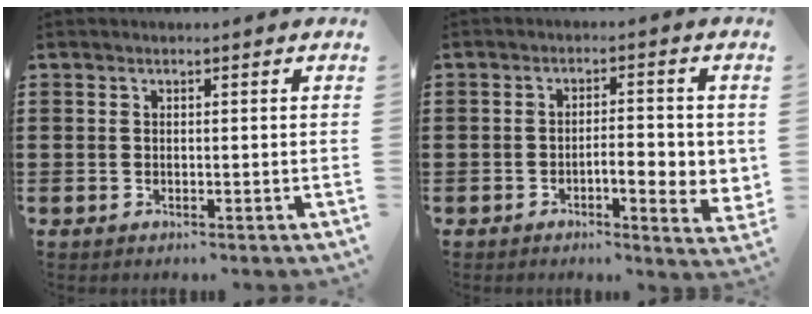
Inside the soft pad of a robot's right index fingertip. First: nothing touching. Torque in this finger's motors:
{"motor_torque": [0.31, 0.17, 0.43, 0.10]}